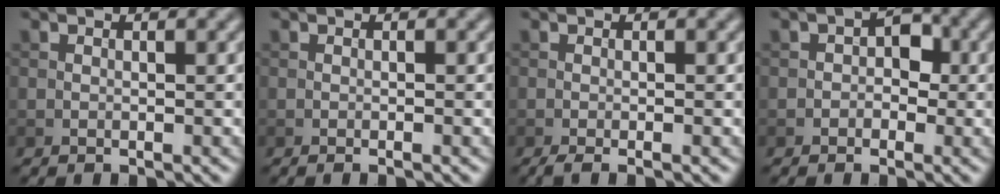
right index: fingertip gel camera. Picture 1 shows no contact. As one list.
[{"total": 0.7, "force": [-0.3, 0.1, 0.6], "torque": [-0.008, -0.003, -0.005]}, {"total": 2.0, "force": [-0.9, 0.5, 1.7], "torque": [-0.024, -0.004, -0.018]}, {"total": 2.3, "force": [-0.3, 1.8, 1.4], "torque": [-0.004, 0.005, -0.014]}]